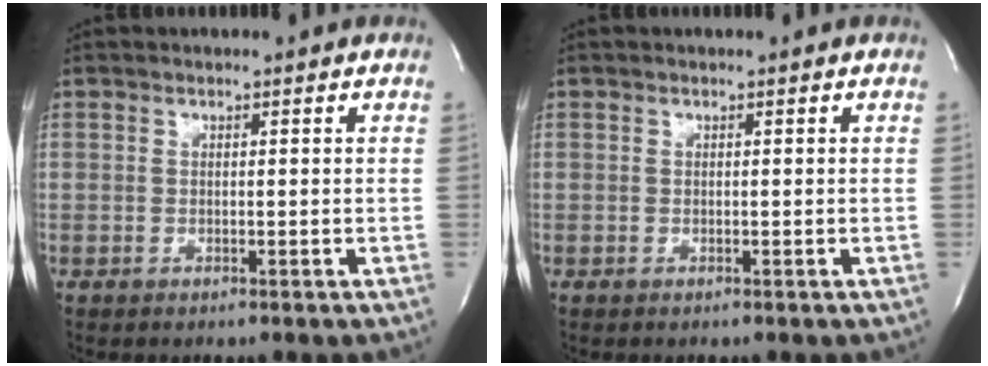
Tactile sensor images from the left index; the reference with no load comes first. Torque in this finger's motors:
{"motor_torque": [0.02, 0.01, -0.07, 0.00]}